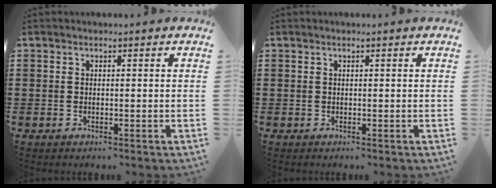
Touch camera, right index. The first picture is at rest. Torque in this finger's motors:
{"motor_torque": [-0.37, 0.38, 0.00, -0.01]}